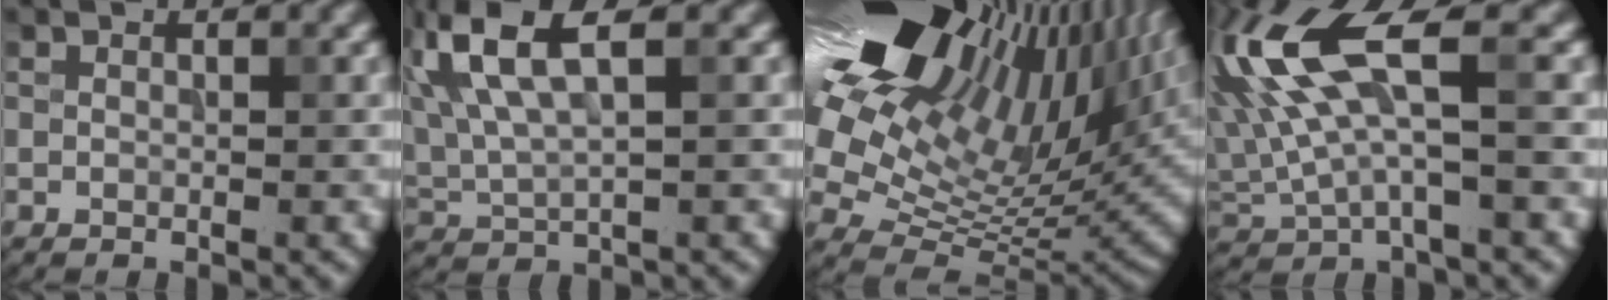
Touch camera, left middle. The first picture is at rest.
{"total": 7.5, "force": [3.2, 2.9, 6.2], "torque": [-0.137, 0.013, 0.064]}
{"total": 20.0, "force": [9.3, 10.6, 14.2], "torque": [-0.270, 0.033, 0.161]}
{"total": 8.5, "force": [2.3, 2.6, 7.8], "torque": [-0.174, 0.010, 0.041]}